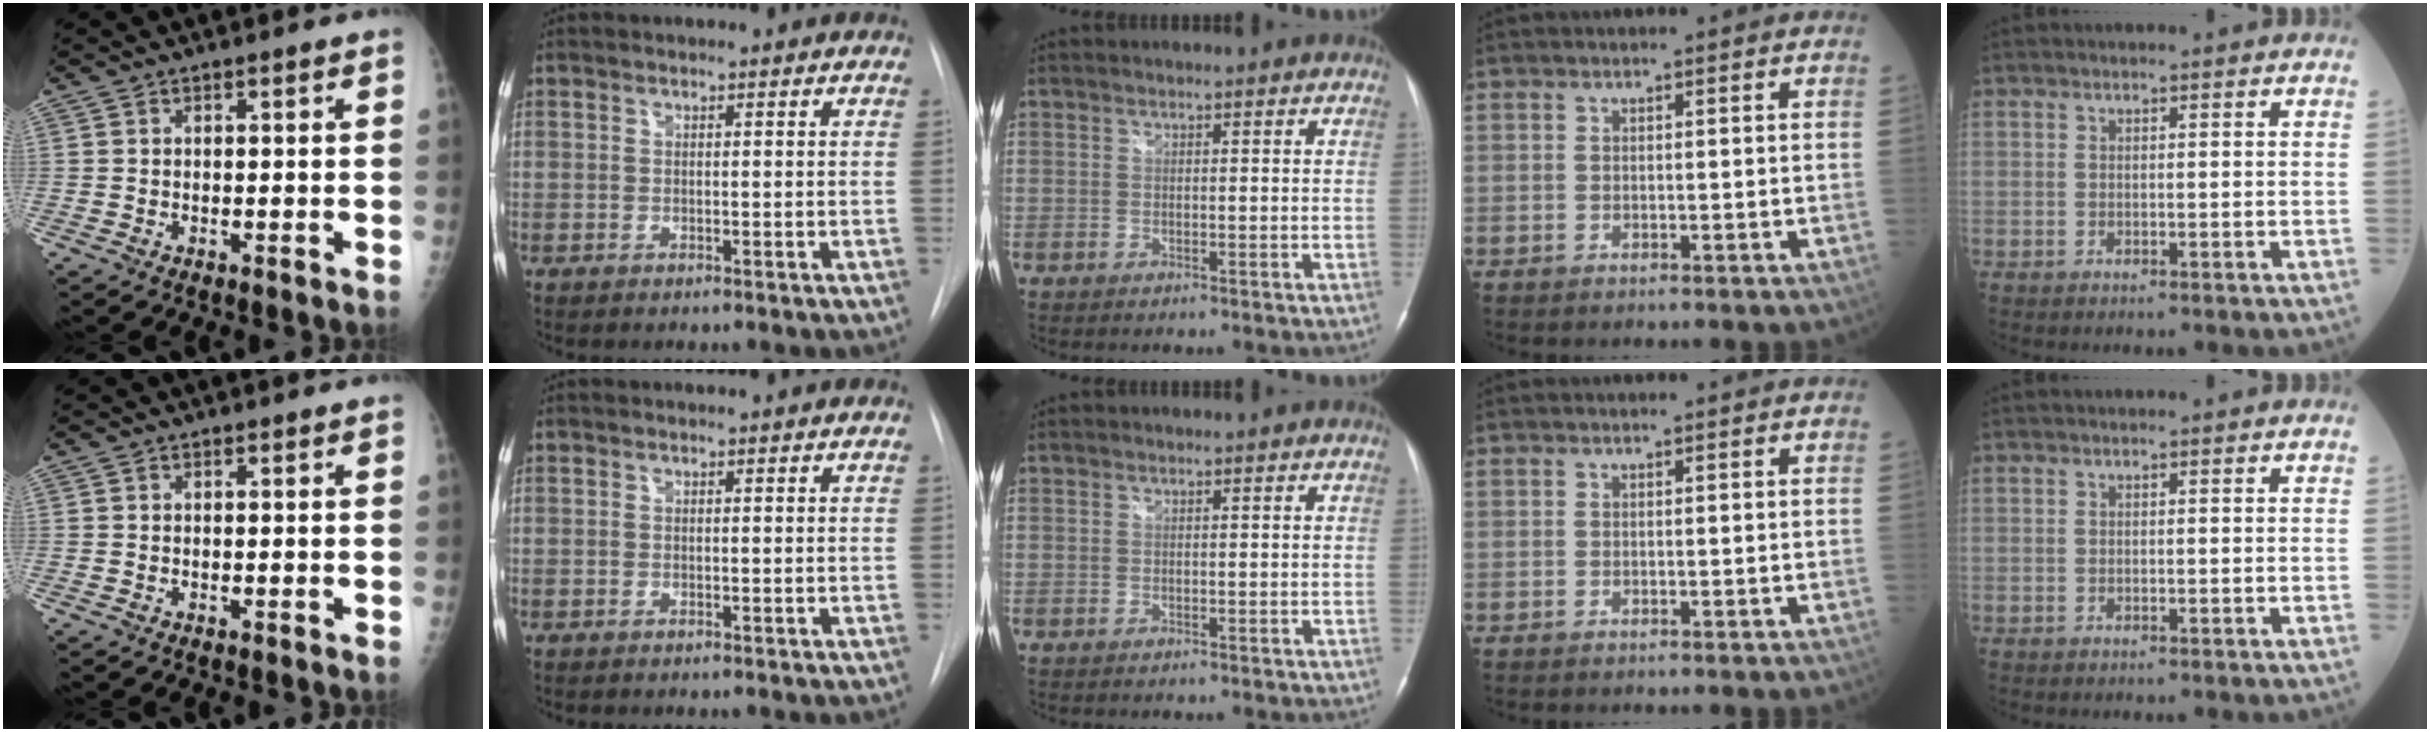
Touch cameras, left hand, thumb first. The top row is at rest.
{}